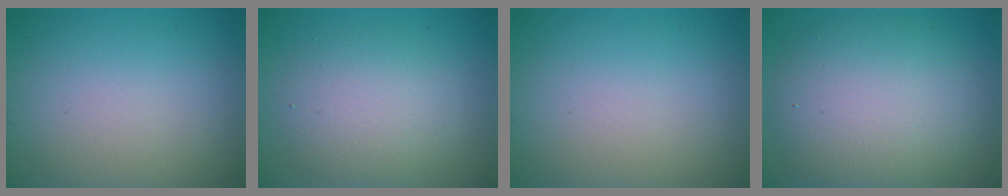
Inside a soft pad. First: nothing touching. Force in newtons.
{"total": 4.2, "press": 4.2, "slide": 0.5}
{"total": 0.0}
{"total": 8.3, "press": 8.3, "slide": 0.6}